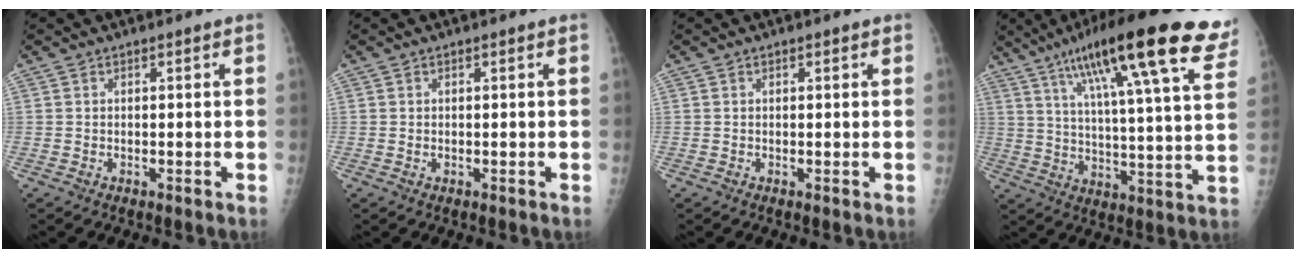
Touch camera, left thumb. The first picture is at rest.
{"total": 0.5, "force": [0.0, 0.4, 0.3], "torque": [-0.007, -0.001, 0.000]}
{"total": 0.6, "force": [0.3, 0.4, 0.2], "torque": [0.003, -0.001, 0.001]}
{"total": 26.8, "force": [16.0, 4.8, 20.9], "torque": [-0.310, -0.028, 0.230]}